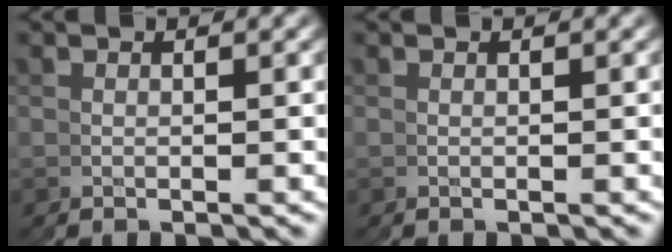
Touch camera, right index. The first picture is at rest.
{"total": 0.0}